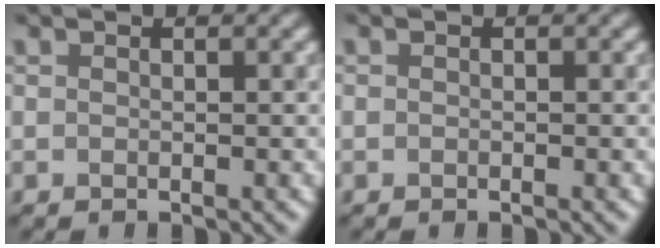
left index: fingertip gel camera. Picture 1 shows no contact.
{"total": 0.0}